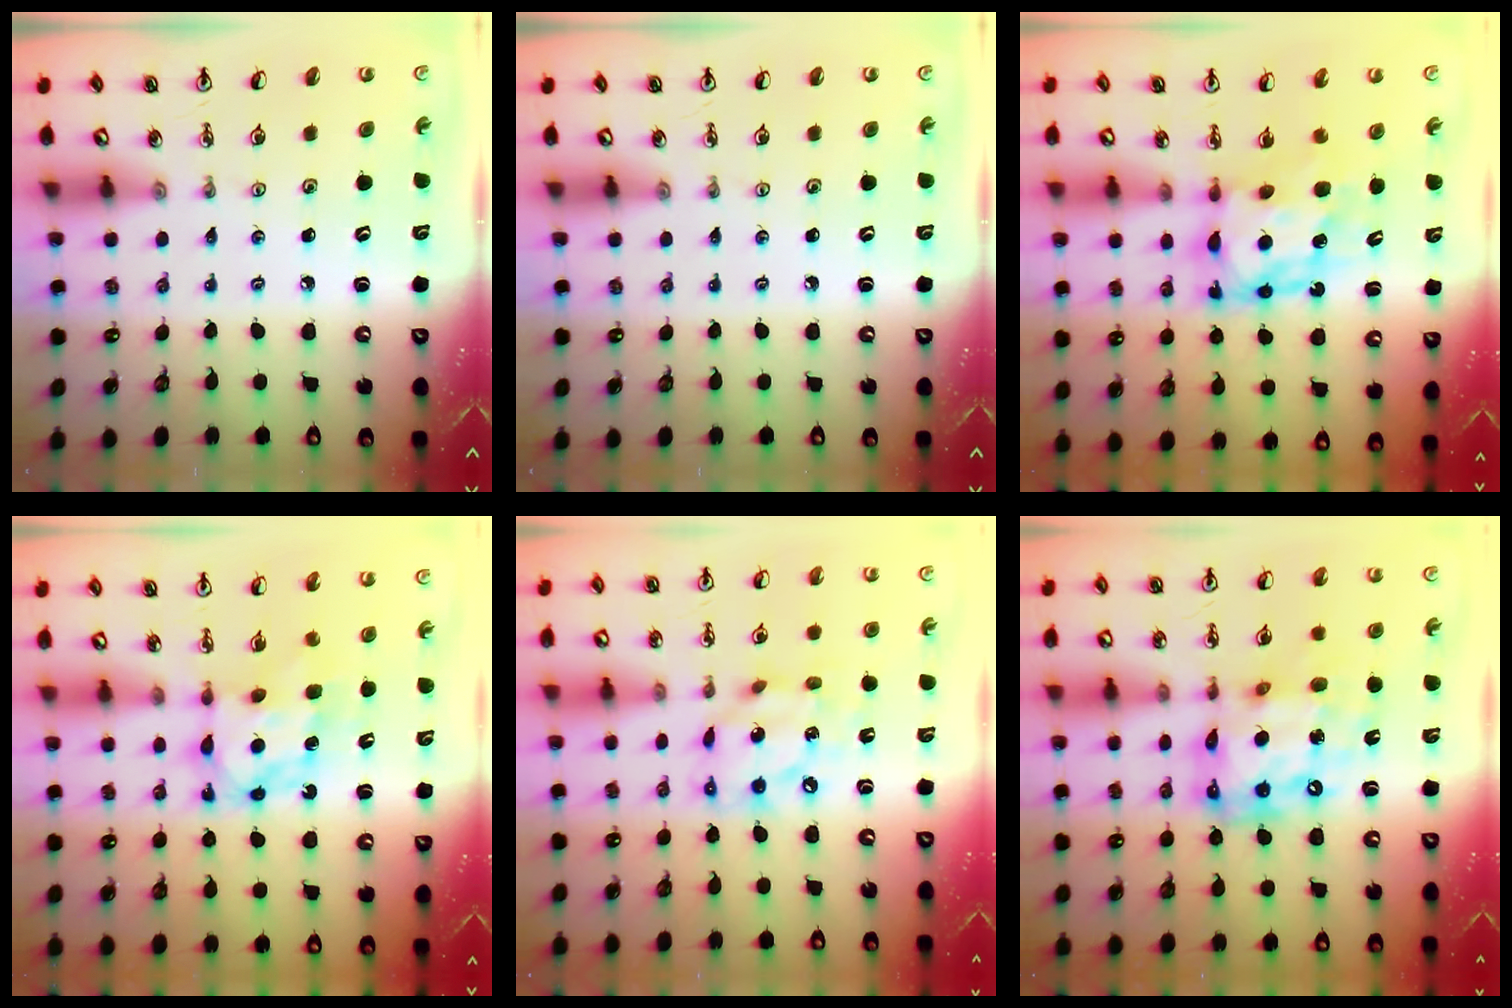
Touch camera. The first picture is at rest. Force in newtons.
{"total": 0.0}
{"total": 8.2, "press": 8.1, "slide": 0.7}
{"total": 6.4, "press": 6.4, "slide": 0.5}
{"total": 14.4, "press": 14.3, "slide": 1.7}
{"total": 16.4, "press": 16.3, "slide": 1.9}